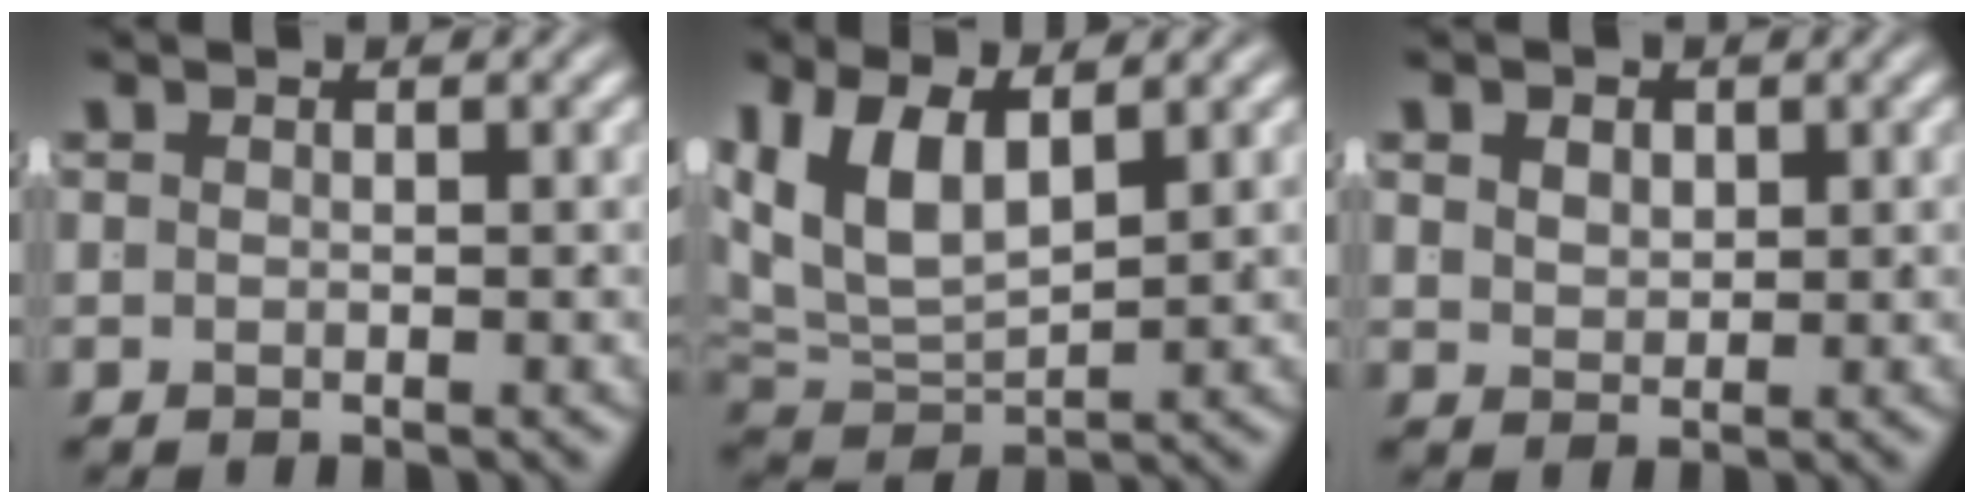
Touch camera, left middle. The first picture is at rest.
{"total": 9.5, "force": [2.0, 7.4, 5.6], "torque": [-0.151, -0.011, 0.038]}
{"total": 1.4, "force": [0.9, 0.6, 0.8], "torque": [-0.012, -0.012, 0.031]}